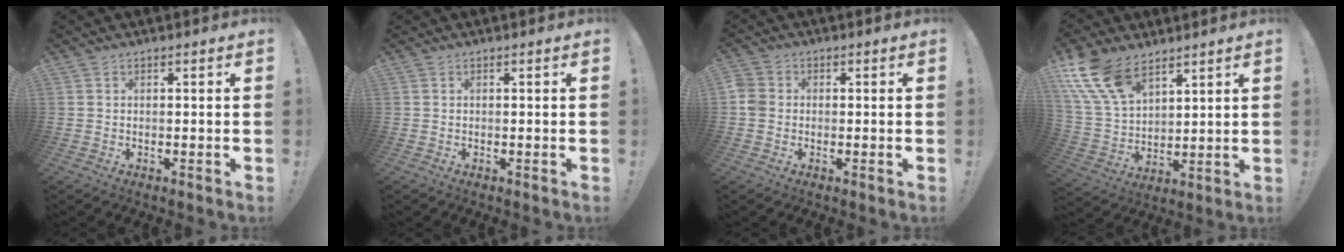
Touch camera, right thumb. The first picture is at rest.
{"total": 0.0}
{"total": 4.1, "force": [-0.6, 3.5, 2.0], "torque": [-0.038, 0.011, -0.009]}
{"total": 16.4, "force": [10.5, 8.9, 9.0], "torque": [-0.196, -0.055, 0.201]}